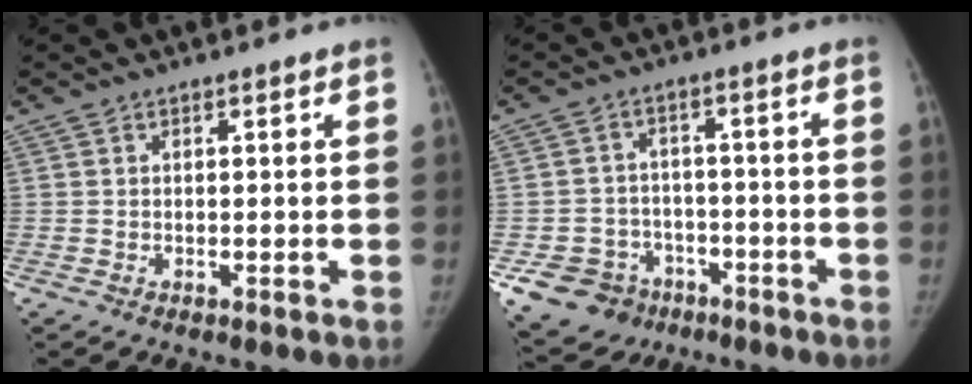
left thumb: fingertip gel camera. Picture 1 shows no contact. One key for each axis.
{"total": 10.4, "fx": -5.3, "fy": 8.7, "fz": 2.2, "tx": -0.039, "ty": 0.038, "tz": -0.071}